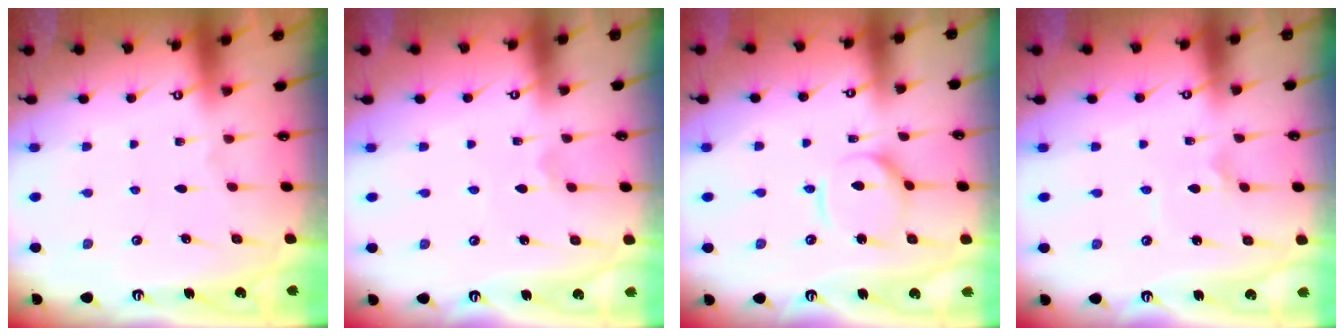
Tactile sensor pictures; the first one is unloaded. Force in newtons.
{"total": 1.4, "press": 1.4, "slide": 0.1}
{"total": 7.2, "press": 7.2, "slide": 0.7}
{"total": 1.8, "press": 1.8, "slide": 0.1}